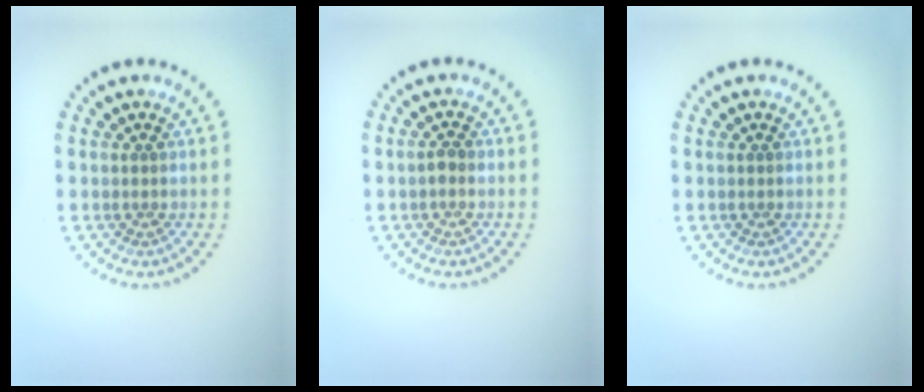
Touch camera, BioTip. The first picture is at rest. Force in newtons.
{"total": 0.8, "press": 0.8, "slide": 0.2}
{"total": 0.0}